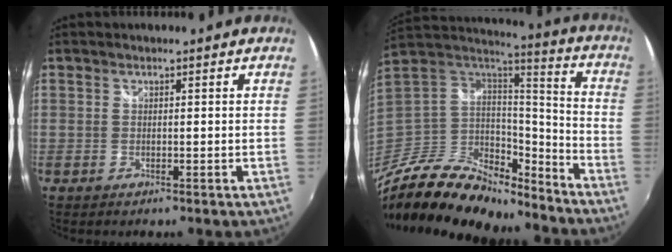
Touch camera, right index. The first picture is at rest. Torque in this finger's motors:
{"motor_torque": [0.04, -1.83, -0.07, -0.09]}